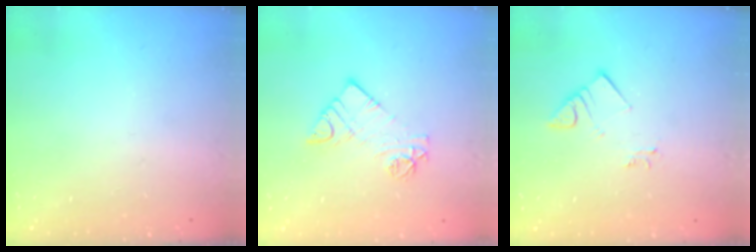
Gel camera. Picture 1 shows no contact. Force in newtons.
{"total": 9.4, "press": 9.4, "slide": 0.7}
{"total": 3.5, "press": 3.5, "slide": 0.2}